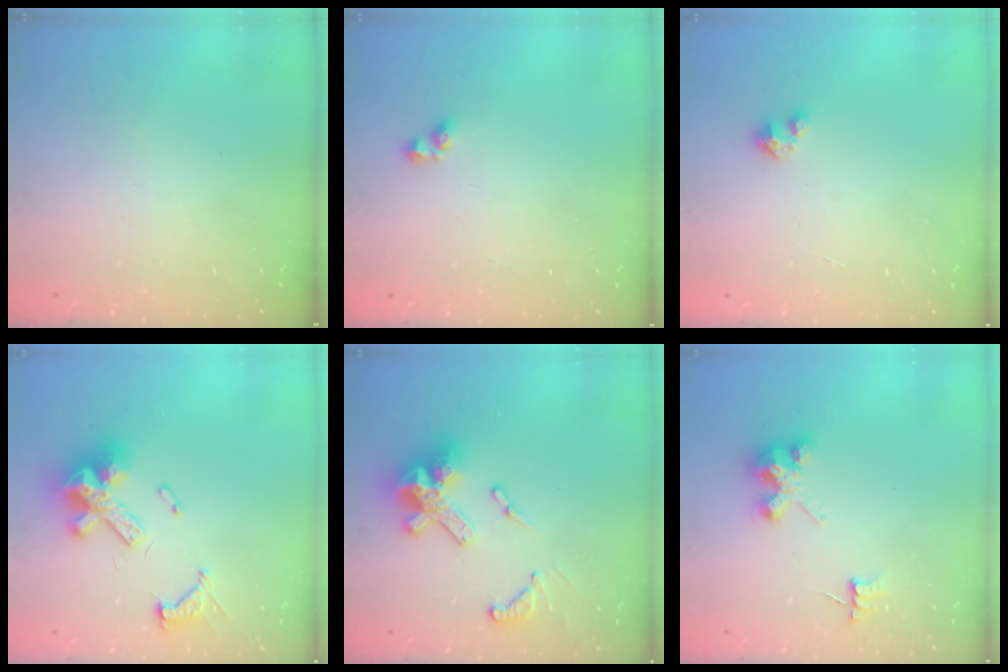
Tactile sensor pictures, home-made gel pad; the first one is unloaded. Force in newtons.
{"total": 3.0, "press": 3.0, "slide": 0.5}
{"total": 1.4, "press": 1.4, "slide": 0.2}
{"total": 13.8, "press": 13.8, "slide": 1.3}
{"total": 17.3, "press": 17.2, "slide": 1.9}
{"total": 4.5, "press": 4.5, "slide": 0.1}